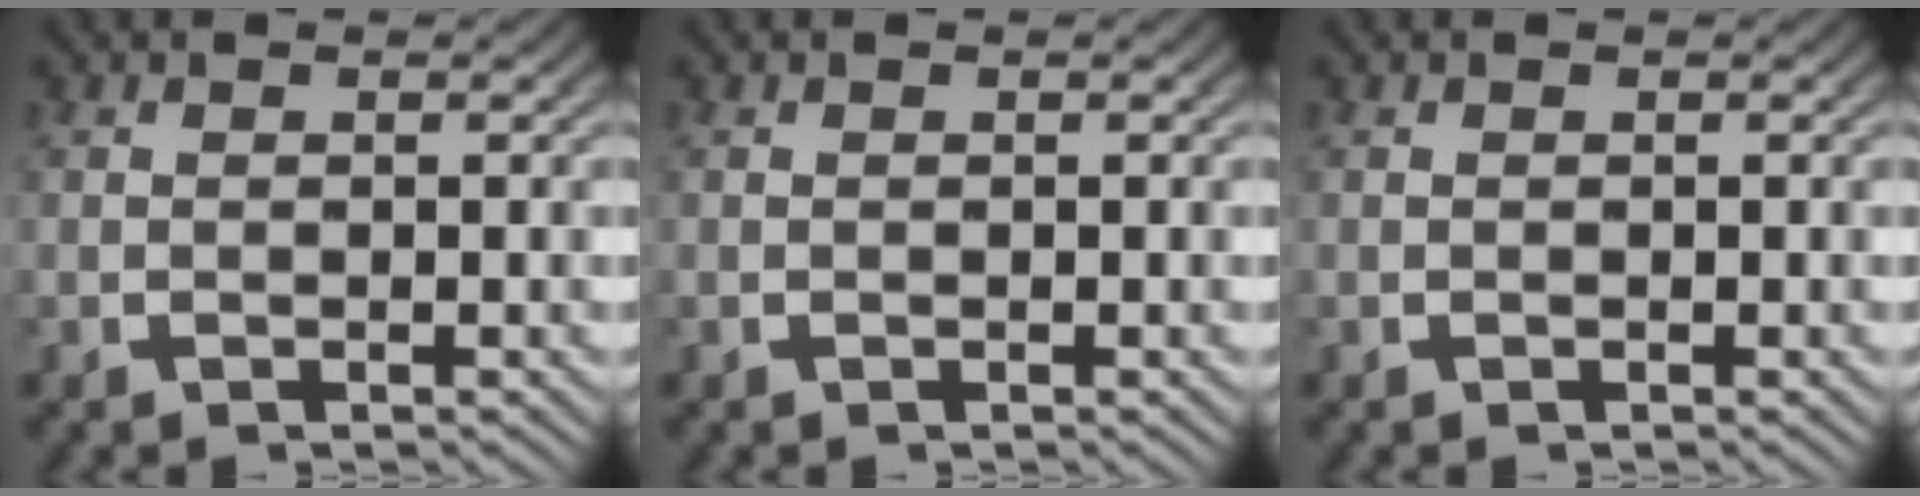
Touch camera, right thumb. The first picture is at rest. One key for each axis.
{"total": 0.0}
{"total": 0.0}